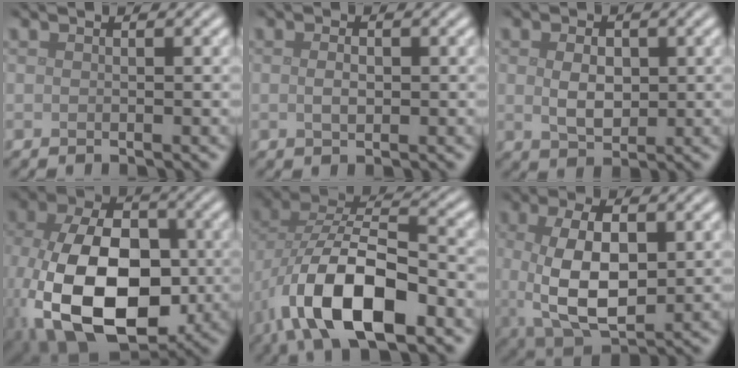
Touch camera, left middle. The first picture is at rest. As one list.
[{"total": 1.4, "force": [0.0, 0.8, 1.2], "torque": [-0.024, -0.002, 0.001]}, {"total": 3.1, "force": [0.3, 2.1, 2.3], "torque": [-0.047, -0.002, 0.008]}, {"total": 15.2, "force": [-3.1, 9.6, 11.3], "torque": [-0.242, -0.036, -0.050]}, {"total": 12.6, "force": [-5.1, 6.0, 9.8], "torque": [-0.191, -0.008, -0.091]}, {"total": 8.6, "force": [0.1, 4.5, 7.4], "torque": [-0.153, -0.005, 0.004]}]